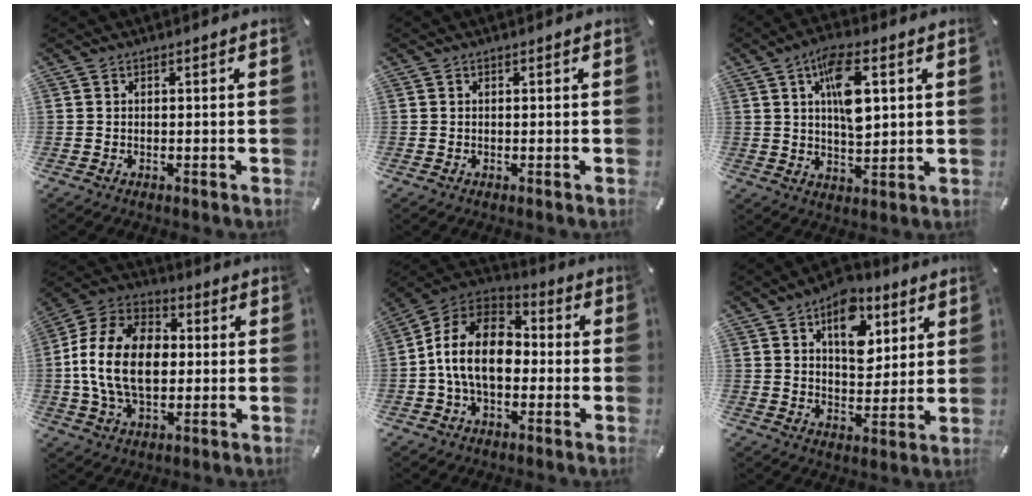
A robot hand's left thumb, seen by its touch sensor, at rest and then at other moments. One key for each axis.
{"total": 0.0}
{"total": 11.0, "fx": 3.6, "fy": 5.2, "fz": 9.0, "tx": -0.155, "ty": -0.004, "tz": 0.059}
{"total": 16.6, "fx": -1.0, "fy": 11.6, "fz": 11.8, "tx": -0.271, "ty": 0.017, "tz": -0.020}
{"total": 15.6, "fx": -2.1, "fy": 10.4, "fz": 11.4, "tx": -0.243, "ty": 0.027, "tz": -0.040}
{"total": 12.1, "fx": 5.9, "fy": 7.7, "fz": 7.2, "tx": -0.088, "ty": -0.022, "tz": 0.100}